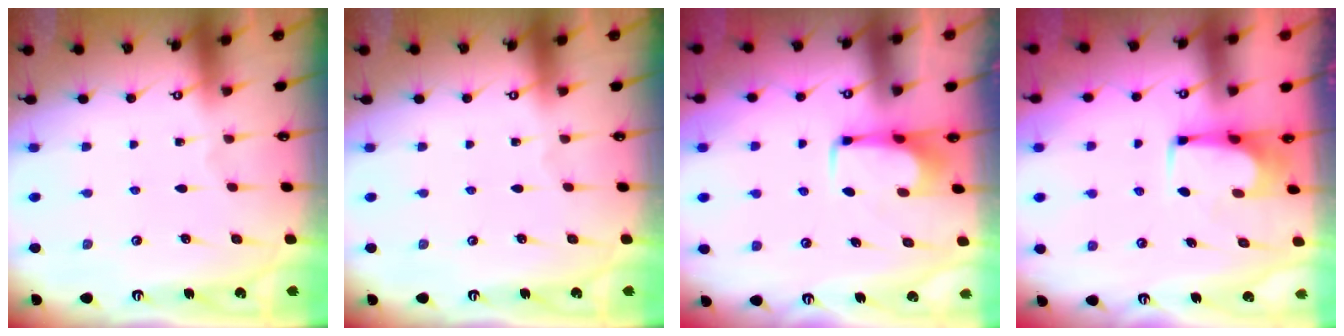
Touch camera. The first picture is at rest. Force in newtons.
{"total": 0.0}
{"total": 1.6, "press": 1.5, "slide": 0.5}
{"total": 1.5, "press": 1.4, "slide": 0.2}